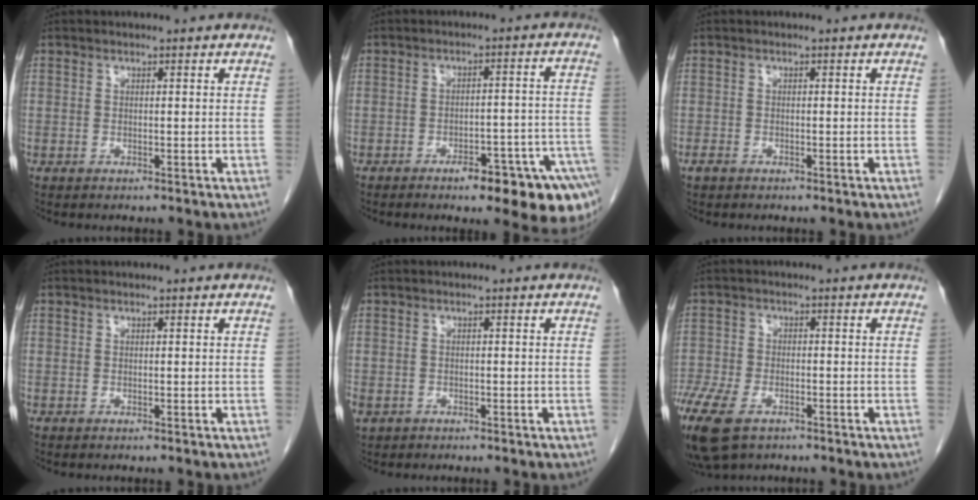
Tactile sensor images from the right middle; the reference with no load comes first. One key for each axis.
{"total": 12.9, "fx": -8.3, "fy": 1.9, "fz": 9.7, "tx": -0.043, "ty": 0.028, "tz": -0.104}
{"total": 0.7, "fx": -0.6, "fy": 0.3, "fz": 0.3, "tx": -0.009, "ty": -0.001, "tz": -0.011}
{"total": 0.0}
{"total": 2.9, "fx": -1.9, "fy": 2.0, "fz": 0.7, "tx": -0.017, "ty": -0.003, "tz": -0.031}
{"total": 14.2, "fx": -8.8, "fy": 7.3, "fz": 8.4, "tx": -0.233, "ty": -0.022, "tz": -0.143}